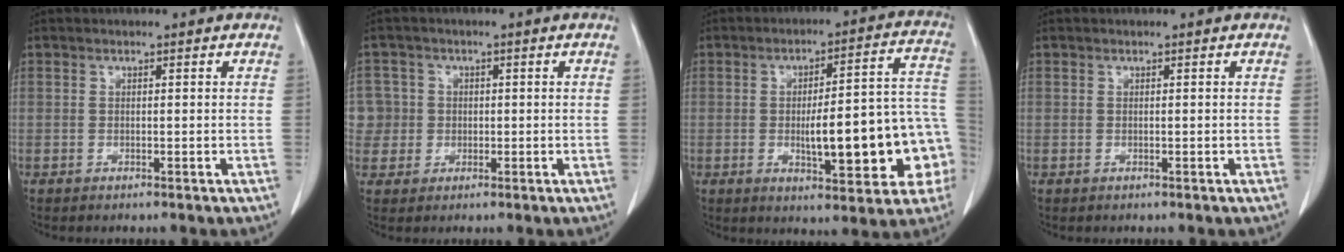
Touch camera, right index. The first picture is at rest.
{"total": 4.9, "force": [0.1, 4.9, -0.2], "torque": [0.011, 0.019, 0.003]}
{"total": 17.9, "force": [-3.6, 4.2, 17.0], "torque": [-0.173, 0.040, -0.034]}
{"total": 0.0}